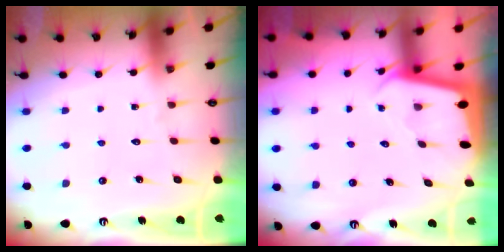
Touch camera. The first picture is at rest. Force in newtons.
{"total": 2.1, "press": 2.1, "slide": 0.1}